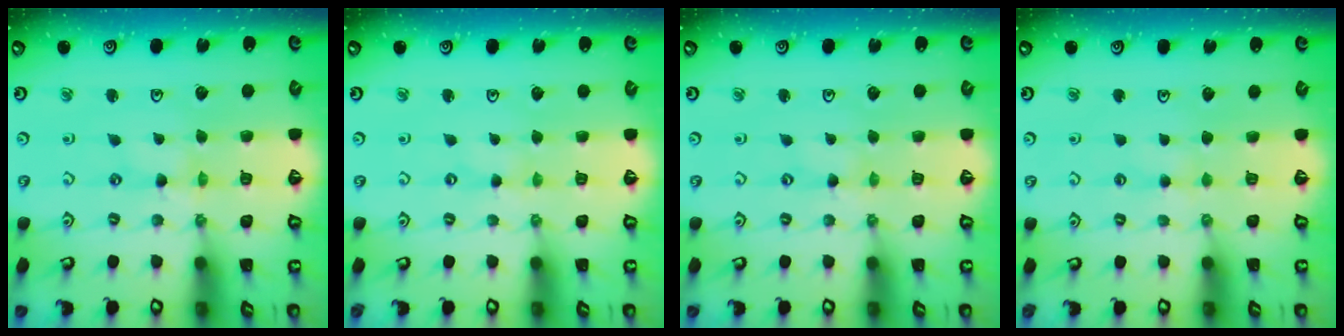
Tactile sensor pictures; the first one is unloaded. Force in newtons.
{"total": 0.0}
{"total": 0.0}
{"total": 1.6, "press": 1.6, "slide": 0.3}